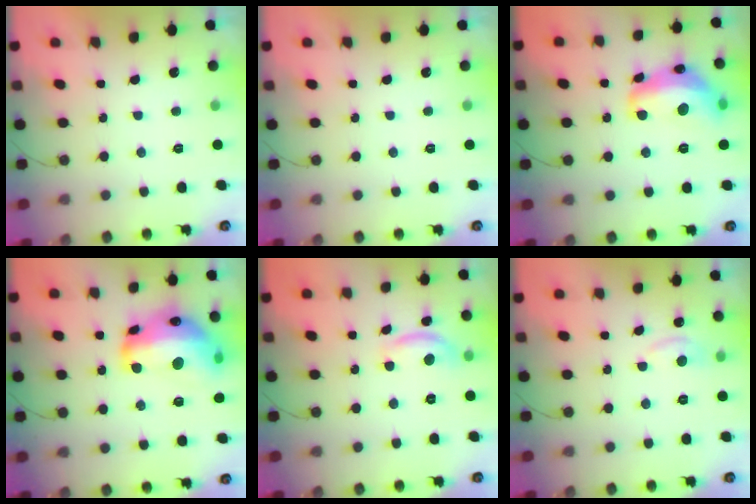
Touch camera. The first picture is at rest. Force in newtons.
{"total": 0.0}
{"total": 17.2, "press": 17.2, "slide": 0.9}
{"total": 22.3, "press": 22.3, "slide": 1.2}
{"total": 9.2, "press": 9.2, "slide": 0.6}
{"total": 6.4, "press": 6.4, "slide": 0.6}